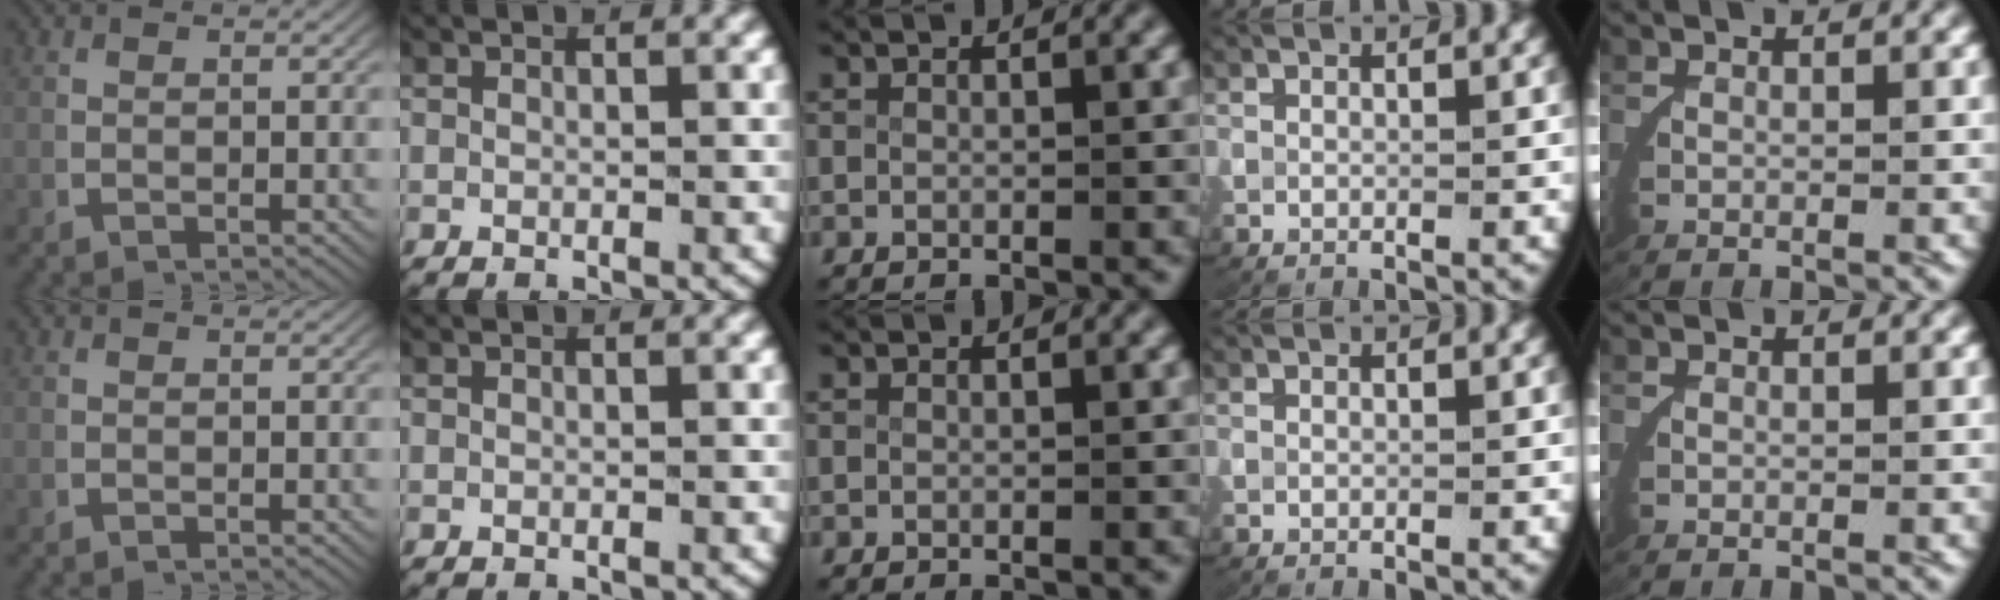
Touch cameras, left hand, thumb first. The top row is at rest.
{}